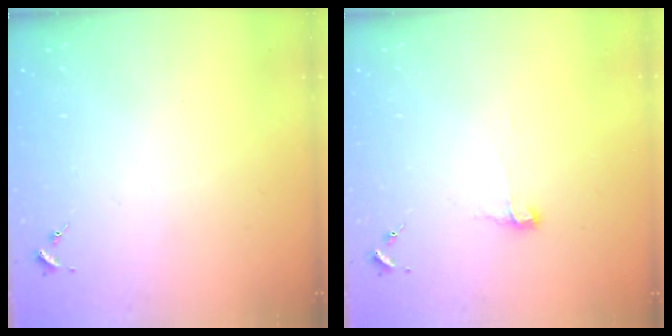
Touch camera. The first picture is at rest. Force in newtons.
{"total": 5.8, "press": 5.8, "slide": 0.6}